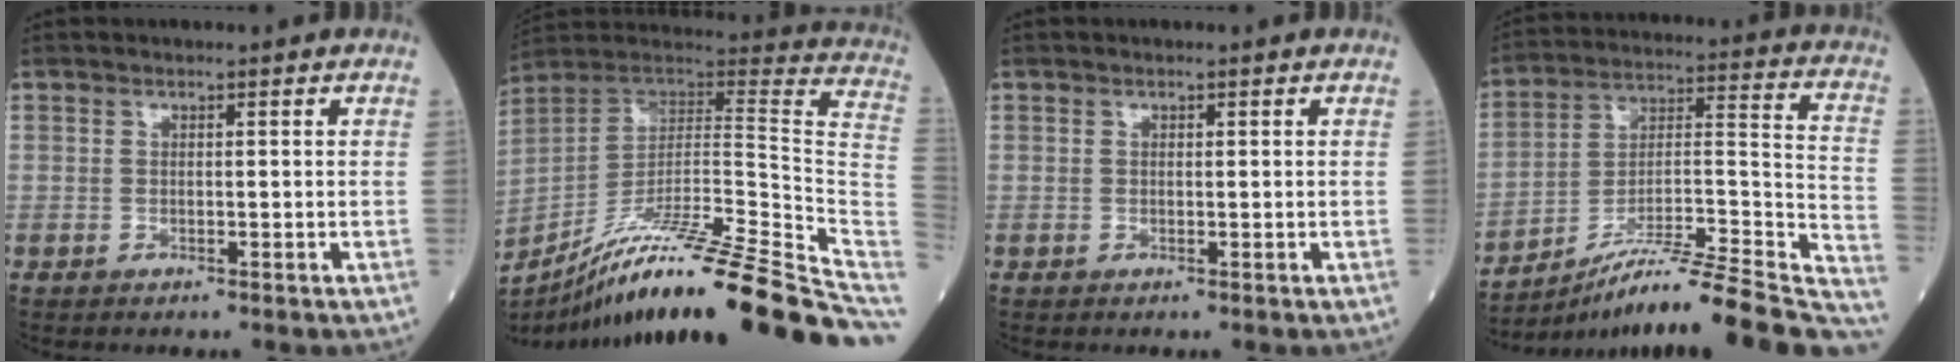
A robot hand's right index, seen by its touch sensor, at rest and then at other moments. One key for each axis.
{"total": 31.4, "fx": -23.4, "fy": -0.8, "fz": 21.0, "tx": -0.217, "ty": -0.017, "tz": -0.359}
{"total": 0.0}
{"total": 26.1, "fx": -21.9, "fy": 1.1, "fz": 14.3, "tx": -0.156, "ty": 0.007, "tz": -0.332}